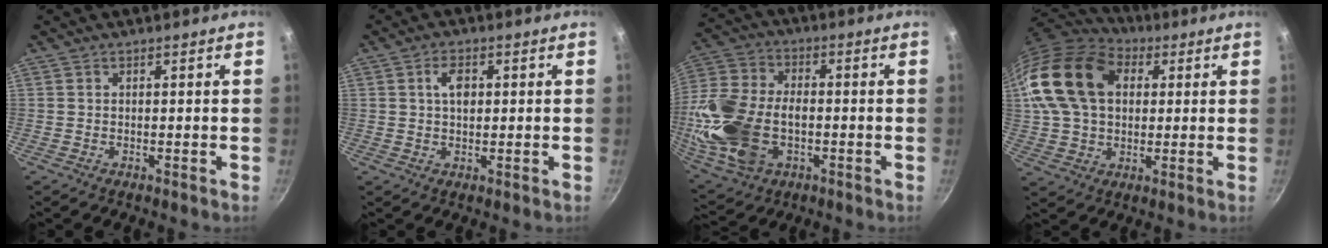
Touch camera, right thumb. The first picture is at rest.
{"total": 4.1, "force": [0.9, 2.5, 3.1], "torque": [-0.040, 0.003, 0.011]}
{"total": 20.0, "force": [-3.4, 13.0, 14.8], "torque": [-0.308, 0.020, -0.059]}
{"total": 19.9, "force": [4.9, 13.9, 13.3], "torque": [-0.237, 0.016, 0.082]}